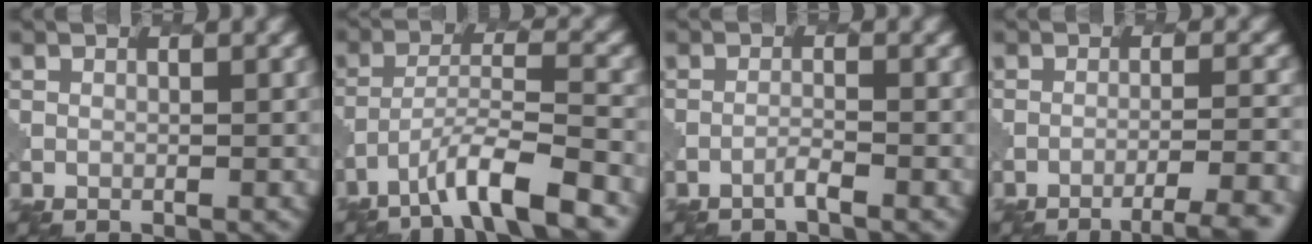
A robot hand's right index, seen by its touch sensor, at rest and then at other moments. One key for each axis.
{"total": 6.4, "fx": -4.5, "fy": 0.9, "fz": 4.4, "tx": -0.078, "ty": 0.004, "tz": -0.079}
{"total": 0.9, "fx": -0.8, "fy": 0.0, "fz": 0.5, "tx": -0.005, "ty": 0.007, "tz": -0.018}
{"total": 5.2, "fx": -3.8, "fy": 0.8, "fz": 3.5, "tx": -0.047, "ty": 0.003, "tz": -0.053}